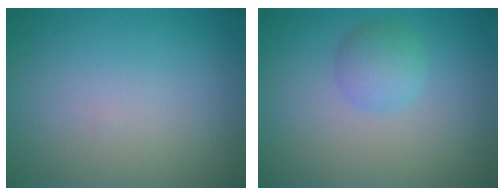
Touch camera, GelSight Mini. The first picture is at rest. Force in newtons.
{"total": 2.2, "press": 2.2, "slide": 0.0}